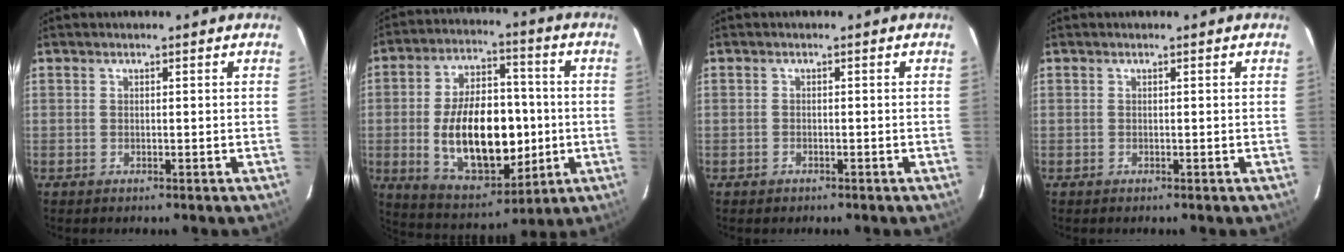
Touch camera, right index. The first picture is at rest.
{"total": 20.0, "force": [-2.3, 11.3, 16.3], "torque": [-0.300, 0.012, -0.013]}
{"total": 0.9, "force": [-0.6, 0.6, 0.0], "torque": [-0.003, 0.003, -0.009]}
{"total": 0.0}